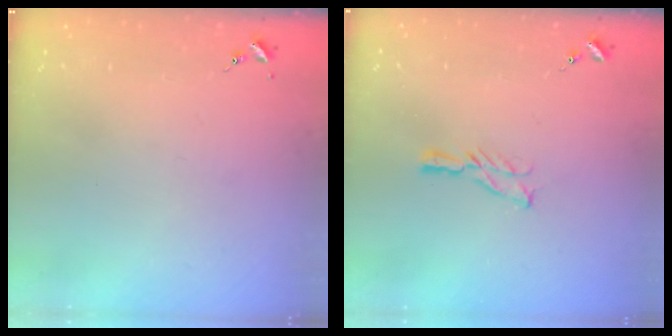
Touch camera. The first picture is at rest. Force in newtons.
{"total": 5.8, "press": 5.8, "slide": 0.5}